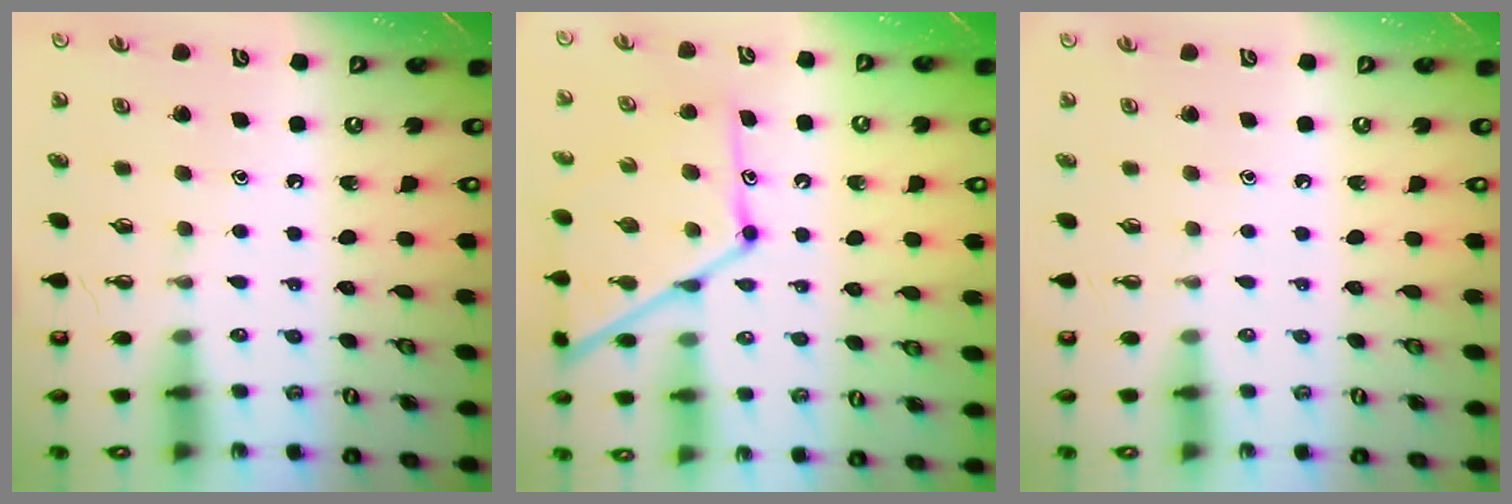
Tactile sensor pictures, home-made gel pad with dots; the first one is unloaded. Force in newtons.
{"total": 15.9, "press": 15.9, "slide": 1.0}
{"total": 0.0}